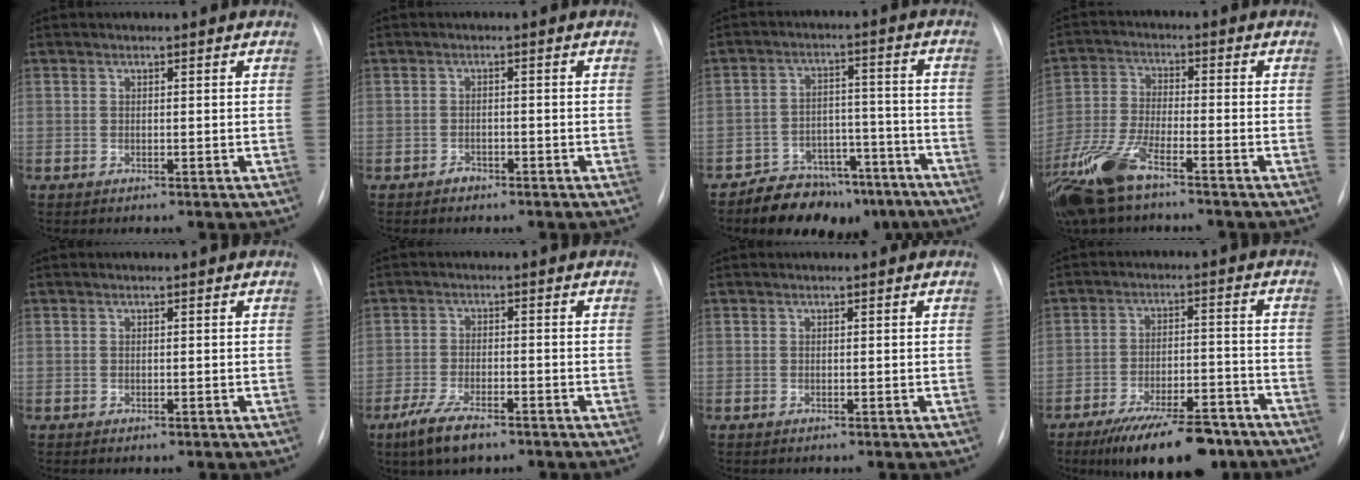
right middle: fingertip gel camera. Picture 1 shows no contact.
{"total": 1.3, "force": [-1.1, 0.8, 0.2], "torque": [-0.003, 0.003, -0.017]}
{"total": 12.4, "force": [-9.8, 6.2, 4.1], "torque": [-0.034, 0.045, -0.144]}
{"total": 10.7, "force": [-7.3, 2.6, 7.4], "torque": [-0.166, -0.016, -0.141]}
{"total": 0.0}
{"total": 6.7, "force": [-4.6, 1.9, 4.4], "torque": [-0.093, -0.012, -0.080]}
{"total": 0.0}
{"total": 15.1, "force": [-11.6, 4.8, 8.4], "torque": [-0.109, 0.012, -0.179]}